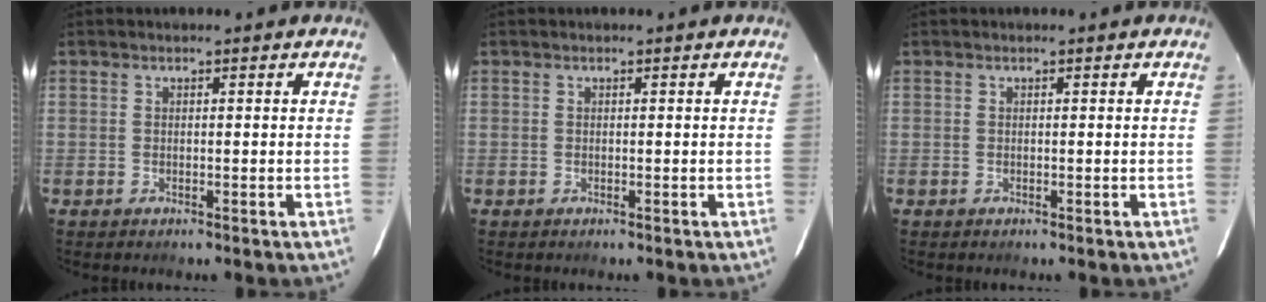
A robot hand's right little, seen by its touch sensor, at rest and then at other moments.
{"total": 0.0}
{"total": 0.0}